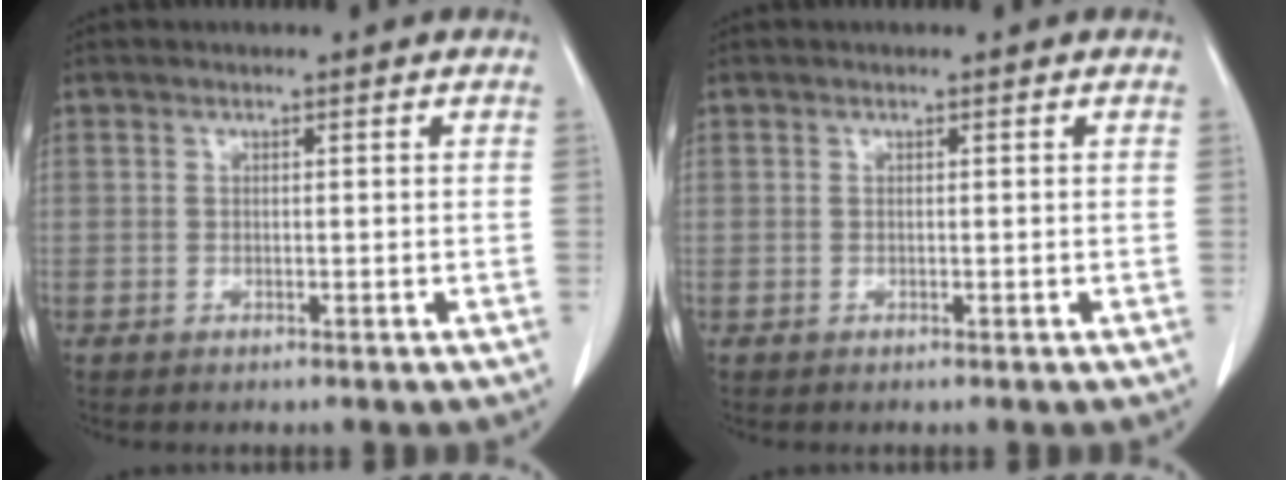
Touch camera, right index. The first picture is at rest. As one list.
[{"total": 0.0}]